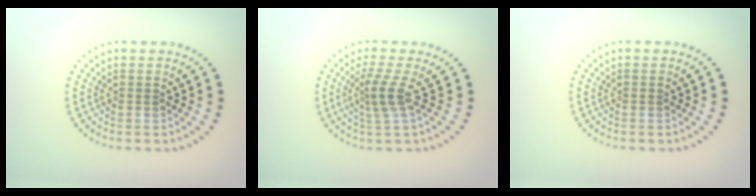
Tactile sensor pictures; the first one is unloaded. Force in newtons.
{"total": 2.6, "press": 1.8, "slide": 1.9}
{"total": 0.0}